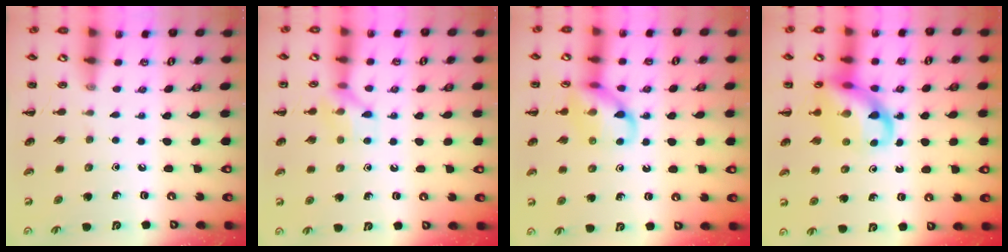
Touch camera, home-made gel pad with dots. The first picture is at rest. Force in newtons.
{"total": 8.2, "press": 8.2, "slide": 0.7}
{"total": 11.7, "press": 11.7, "slide": 0.8}
{"total": 13.8, "press": 13.3, "slide": 3.7}